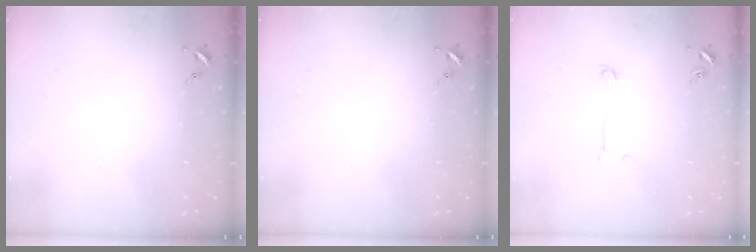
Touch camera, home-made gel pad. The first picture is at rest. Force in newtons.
{"total": 0.0}
{"total": 5.4, "press": 5.4, "slide": 0.4}